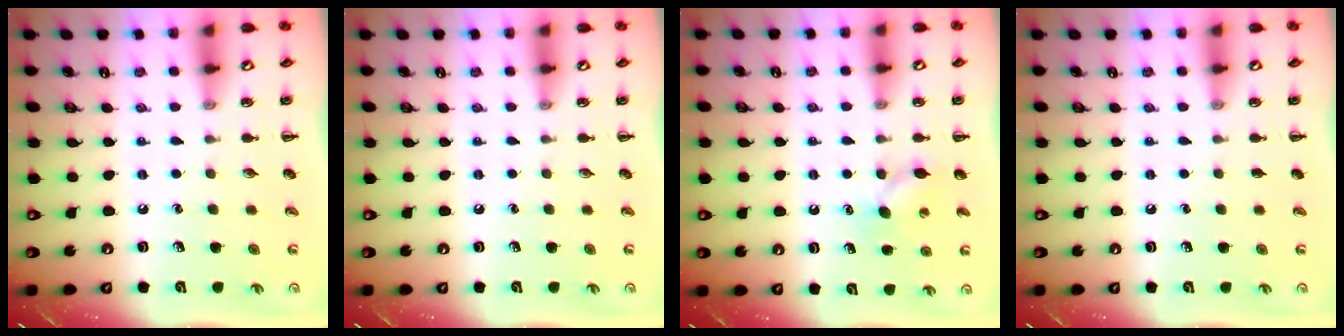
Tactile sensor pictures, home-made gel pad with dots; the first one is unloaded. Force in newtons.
{"total": 0.0}
{"total": 4.3, "press": 4.1, "slide": 1.1}
{"total": 0.0}